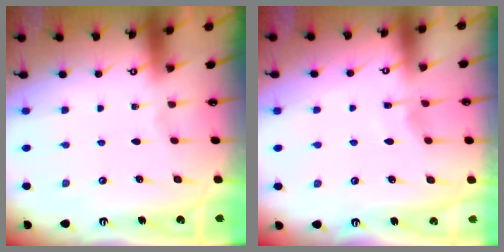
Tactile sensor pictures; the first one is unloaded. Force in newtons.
{"total": 3.5, "press": 3.5, "slide": 0.5}